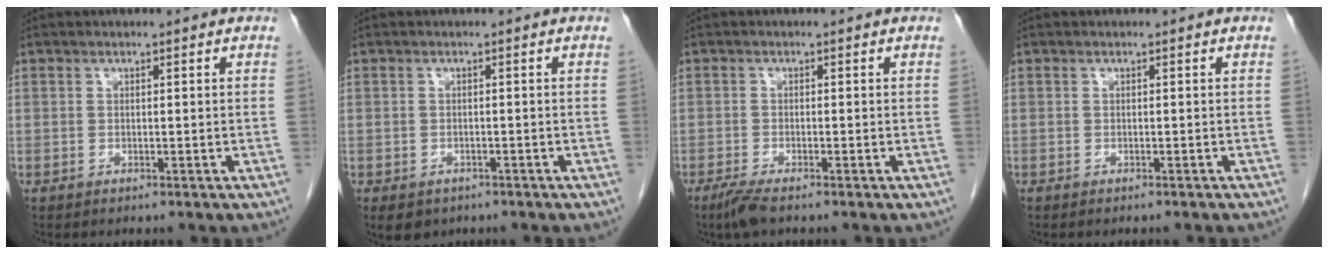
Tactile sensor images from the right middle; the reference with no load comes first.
{"total": 4.0, "force": [-2.9, 2.5, 1.1], "torque": [-0.014, 0.000, -0.036]}
{"total": 3.0, "force": [-2.2, 0.4, 1.9], "torque": [-0.044, -0.008, -0.044]}
{"total": 2.2, "force": [-2.0, 0.5, 0.8], "torque": [-0.013, -0.002, -0.022]}